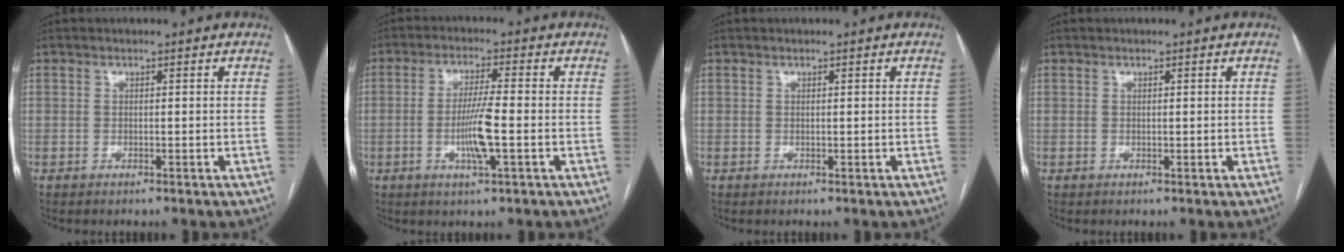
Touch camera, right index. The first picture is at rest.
{"total": 6.5, "force": [-1.5, 0.1, 6.3], "torque": [-0.117, -0.006, -0.027]}
{"total": 0.0}
{"total": 0.0}